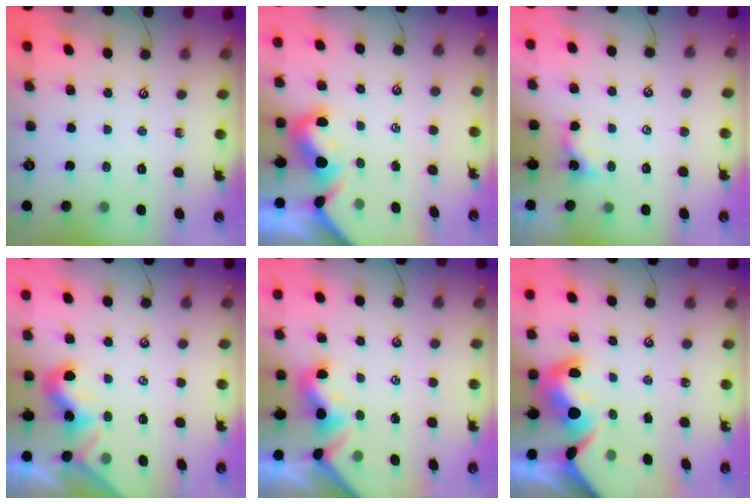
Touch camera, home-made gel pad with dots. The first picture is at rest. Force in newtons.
{"total": 1.7, "press": 1.7, "slide": 0.4}
{"total": 0.8, "press": 0.8, "slide": 0.1}
{"total": 1.8, "press": 1.8, "slide": 0.5}
{"total": 1.2, "press": 1.0, "slide": 0.6}
{"total": 9.7, "press": 9.7, "slide": 0.8}